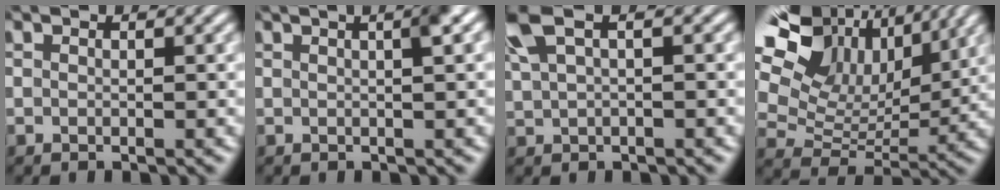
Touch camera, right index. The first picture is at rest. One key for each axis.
{"total": 3.4, "fx": 1.2, "fy": 0.6, "fz": 3.1, "tx": -0.030, "ty": 0.014, "tz": 0.014}
{"total": 4.2, "fx": 2.1, "fy": 1.9, "fz": 3.1, "tx": -0.077, "ty": 0.011, "tz": 0.041}
{"total": 12.8, "fx": 4.6, "fy": 8.4, "fz": 8.5, "tx": -0.166, "ty": -0.009, "tz": 0.072}